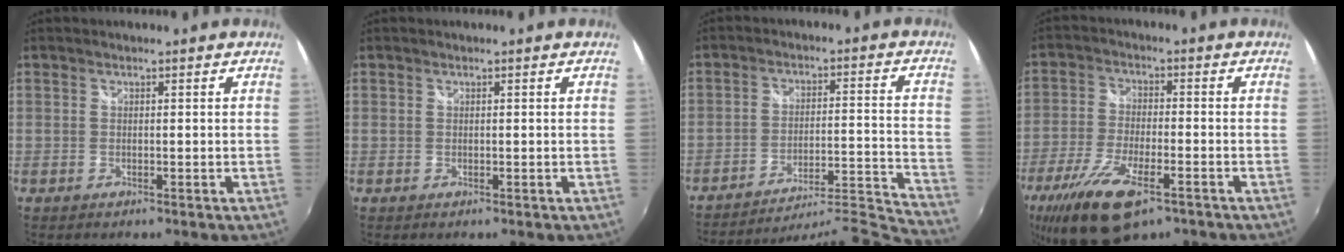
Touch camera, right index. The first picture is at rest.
{"total": 0.0}
{"total": 20.5, "force": [-19.8, -3.8, 3.7], "torque": [-0.049, -0.006, -0.304]}
{"total": 14.2, "force": [-8.8, 4.9, 10.0], "torque": [-0.219, -0.041, -0.165]}